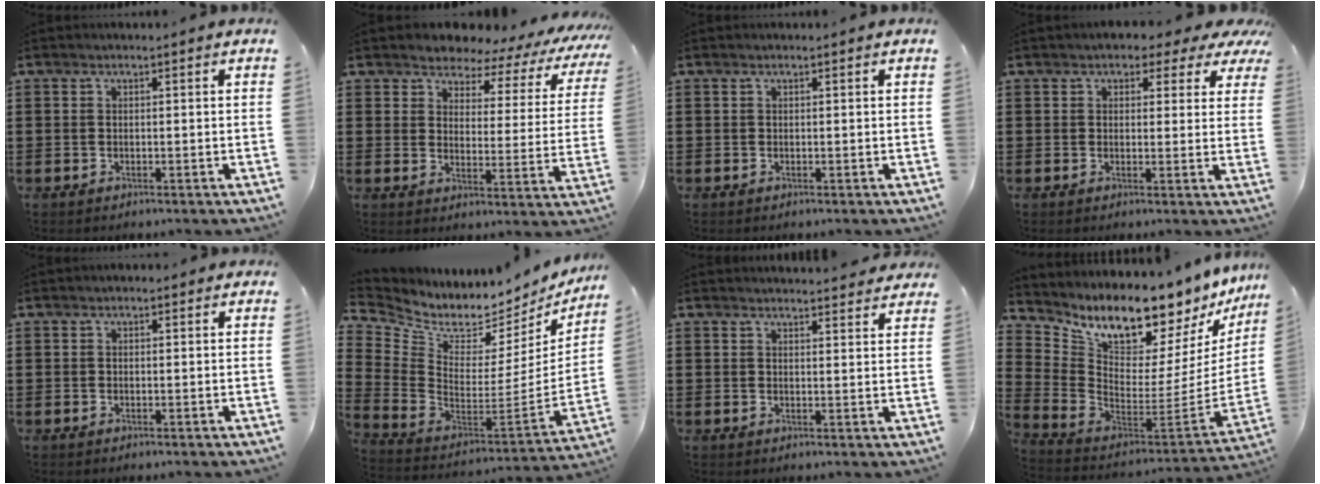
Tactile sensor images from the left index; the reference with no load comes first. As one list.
[{"total": 4.2, "force": [3.8, 1.5, 0.8], "torque": [-0.043, -0.027, 0.061]}, {"total": 0.0}, {"total": 3.0, "force": [2.1, 1.7, 1.3], "torque": [-0.022, -0.008, 0.032]}, {"total": 0.6, "force": [0.5, 0.3, 0.3], "torque": [-0.008, 0.003, 0.008]}, {"total": 3.9, "force": [3.4, 1.6, 1.1], "torque": [-0.053, -0.057, 0.052]}, {"total": 2.7, "force": [2.7, -0.1, 0.2], "torque": [-0.004, -0.014, 0.050]}, {"total": 8.7, "force": [7.9, 2.0, 3.1], "torque": [-0.077, -0.090, 0.128]}]